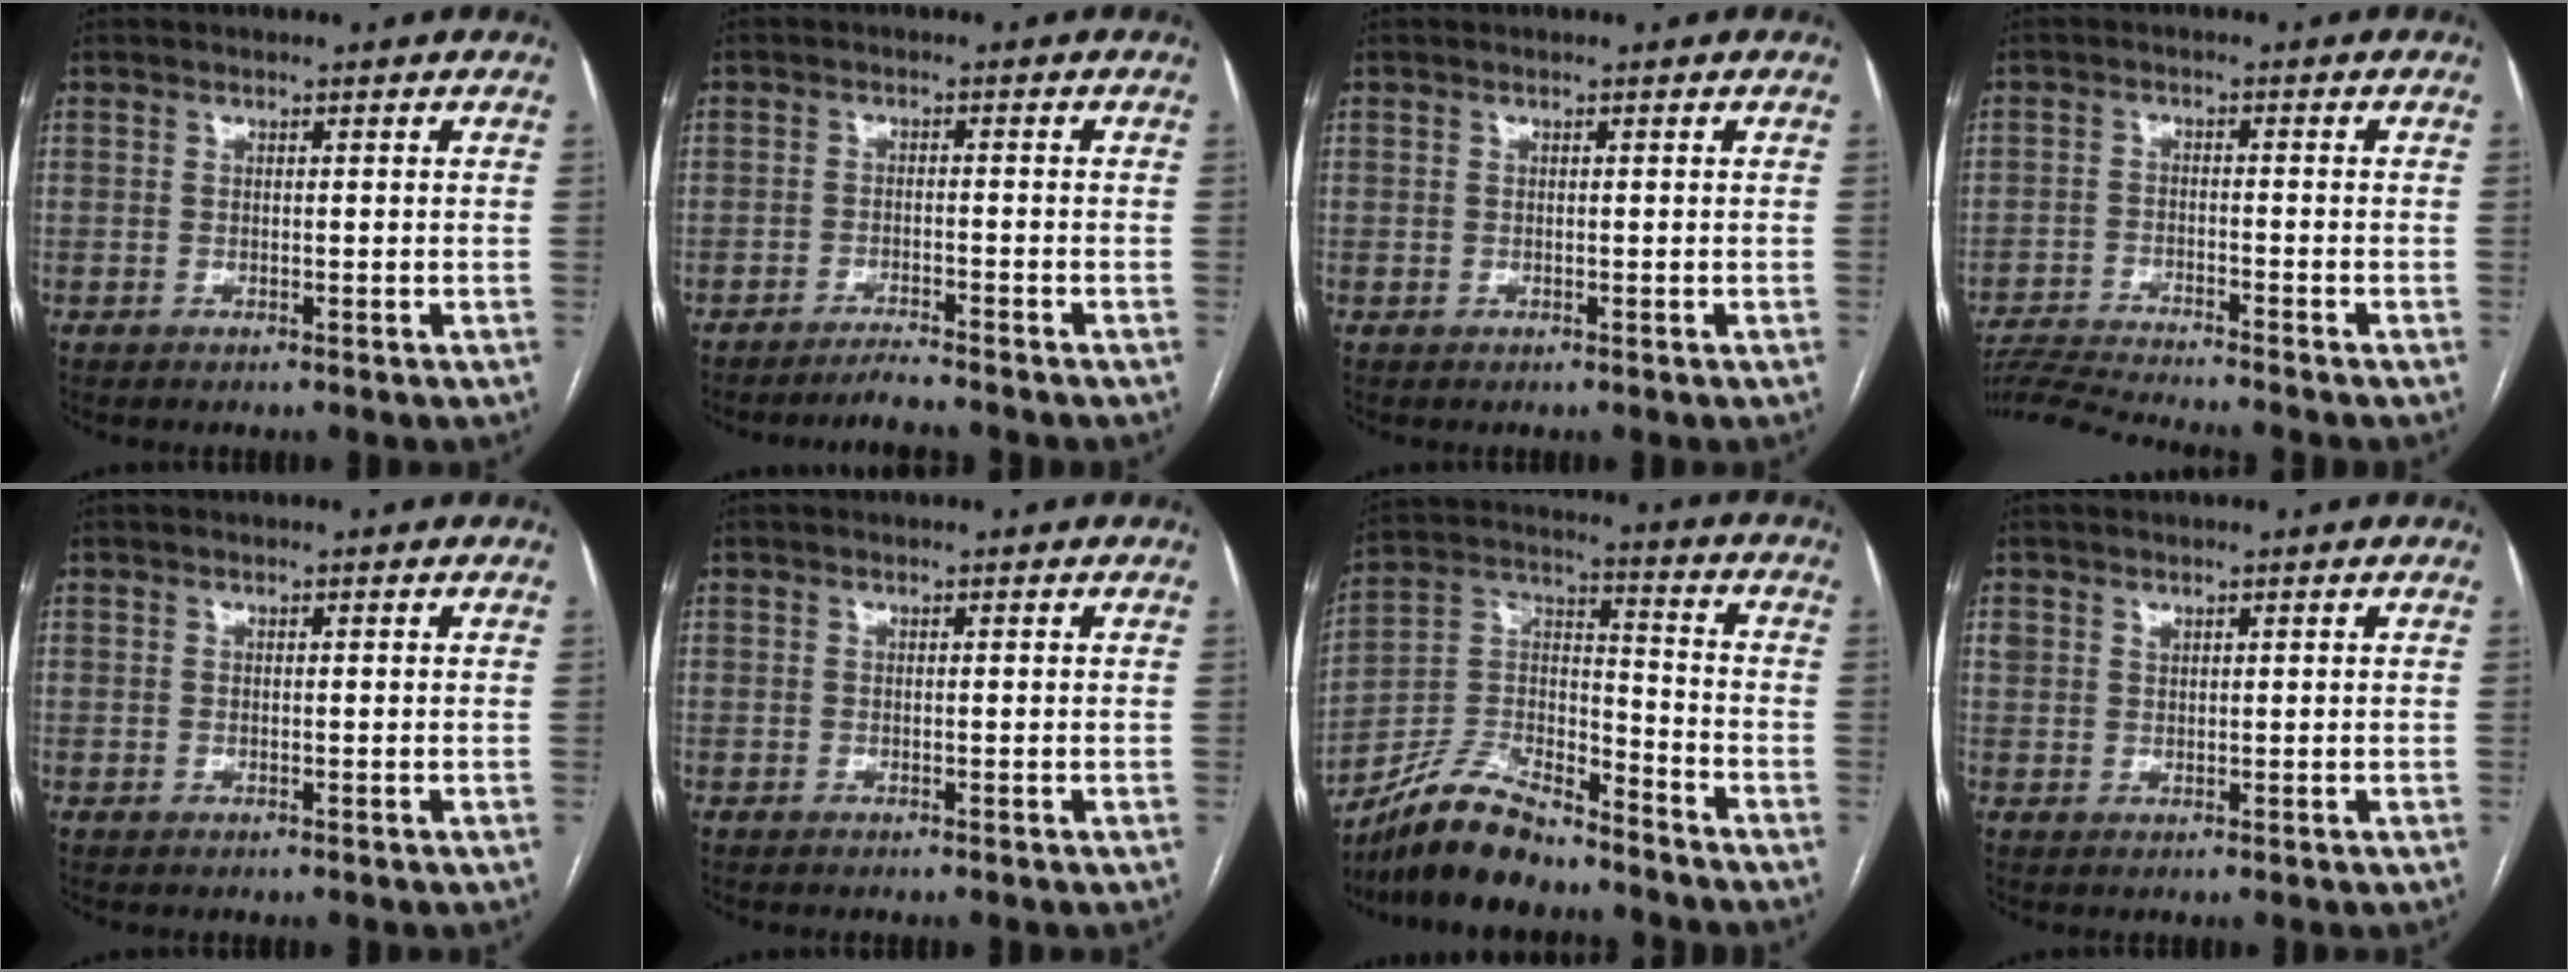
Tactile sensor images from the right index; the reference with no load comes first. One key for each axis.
{"total": 4.1, "fx": -3.9, "fy": -0.6, "fz": 1.1, "tx": -0.017, "ty": -0.012, "tz": -0.061}
{"total": 0.0}
{"total": 11.1, "fx": -10.3, "fy": -0.9, "fz": 4.0, "tx": -0.062, "ty": -0.014, "tz": -0.172}
{"total": 0.0}
{"total": 0.0}
{"total": 13.9, "fx": -12.0, "fy": 3.5, "fz": 6.0, "tx": -0.116, "ty": 0.017, "tz": -0.224}
{"total": 2.3, "fx": 1.2, "fy": 1.8, "fz": 0.8, "tx": -0.019, "ty": 0.010, "tz": 0.029}